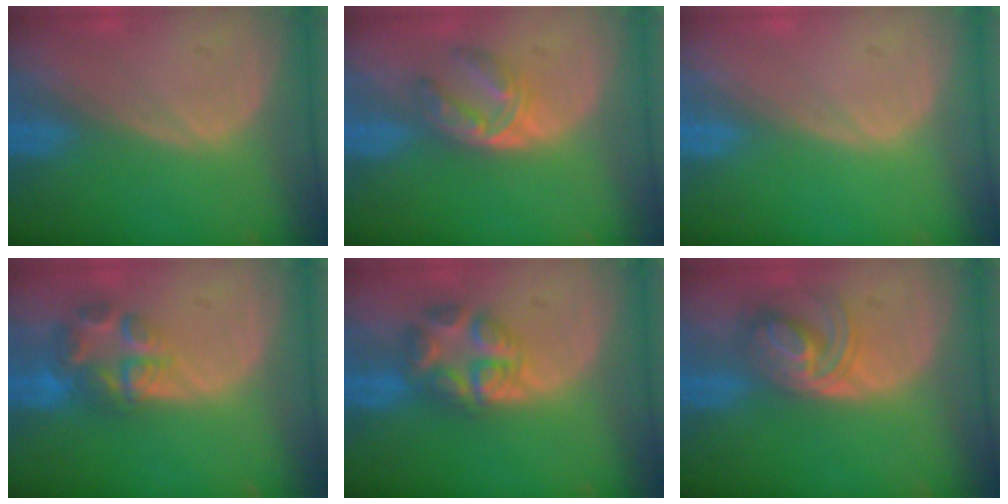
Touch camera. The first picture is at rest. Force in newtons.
{"total": 6.0, "press": 4.8, "slide": 3.6}
{"total": 0.0}
{"total": 7.0, "press": 5.9, "slide": 3.6}
{"total": 6.3, "press": 6.3, "slide": 0.1}
{"total": 5.6, "press": 5.6, "slide": 0.3}